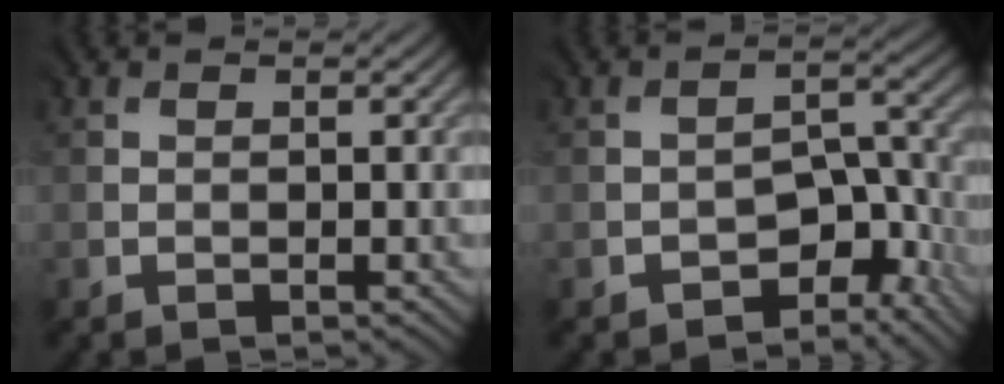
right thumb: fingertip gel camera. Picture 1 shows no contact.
{"total": 5.8, "force": [-4.2, 2.8, 2.9], "torque": [-0.022, -0.001, -0.069]}